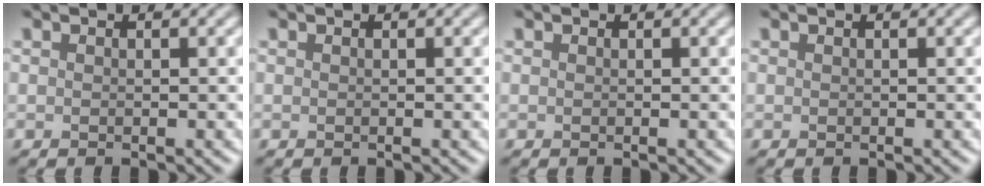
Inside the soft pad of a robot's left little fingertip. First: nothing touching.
{"total": 0.0}
{"total": 0.0}
{"total": 0.0}